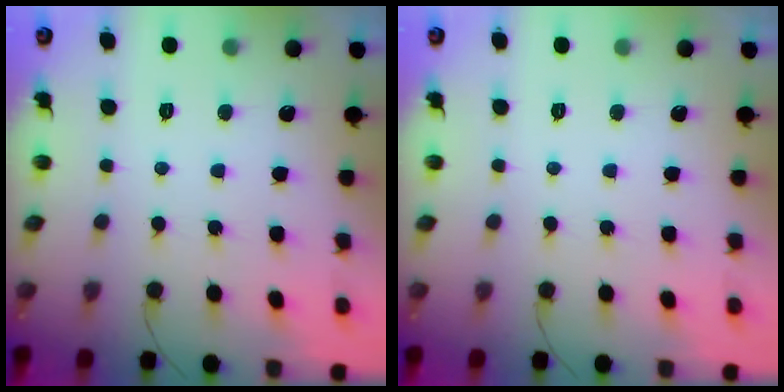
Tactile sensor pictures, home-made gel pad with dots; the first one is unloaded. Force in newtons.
{"total": 0.0}